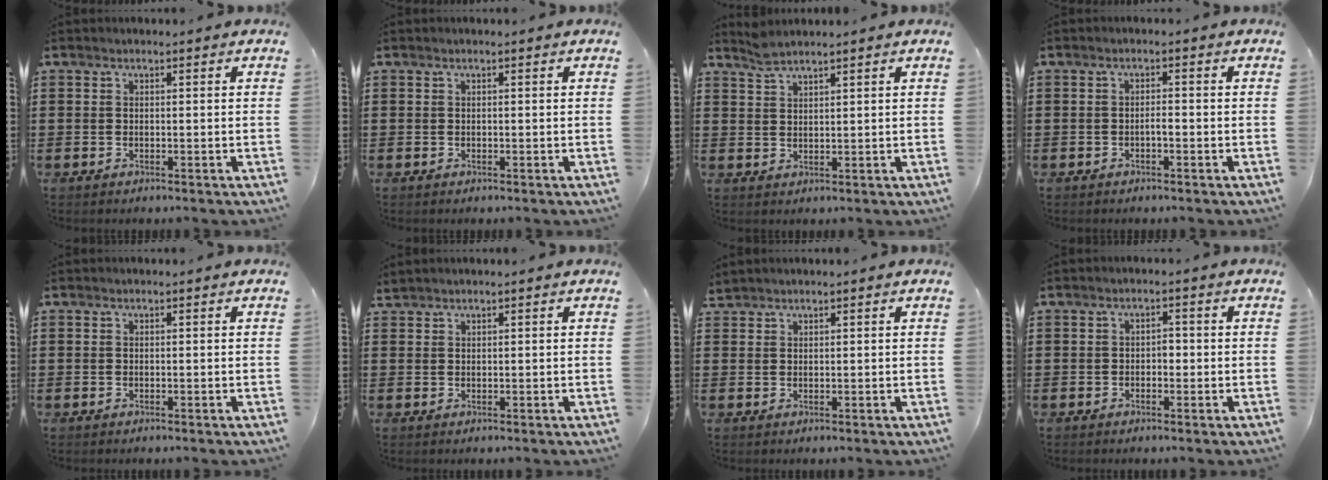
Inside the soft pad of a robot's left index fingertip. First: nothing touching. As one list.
[{"total": 0.0}, {"total": 2.3, "force": [2.1, 0.1, 1.0], "torque": [-0.023, 0.000, 0.039]}, {"total": 1.3, "force": [-0.6, 0.1, 1.1], "torque": [-0.021, -0.001, -0.012]}, {"total": 0.0}, {"total": 0.7, "force": [0.7, 0.0, 0.0], "torque": [-0.001, -0.001, 0.015]}, {"total": 1.0, "force": [1.0, 0.1, 0.0], "torque": [-0.002, 0.000, 0.020]}, {"total": 1.6, "force": [-0.6, 0.9, 1.1], "torque": [-0.023, 0.005, -0.014]}]